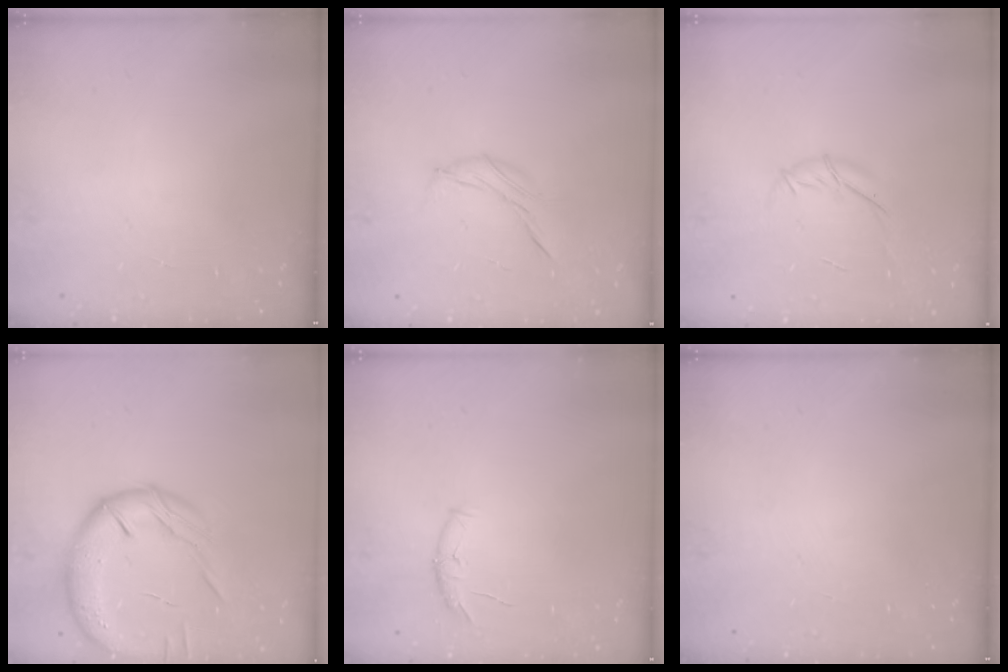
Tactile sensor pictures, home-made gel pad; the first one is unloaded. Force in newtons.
{"total": 5.5, "press": 5.4, "slide": 0.9}
{"total": 5.6, "press": 5.4, "slide": 1.3}
{"total": 17.5, "press": 17.0, "slide": 4.4}
{"total": 7.7, "press": 7.6, "slide": 1.2}
{"total": 0.0}